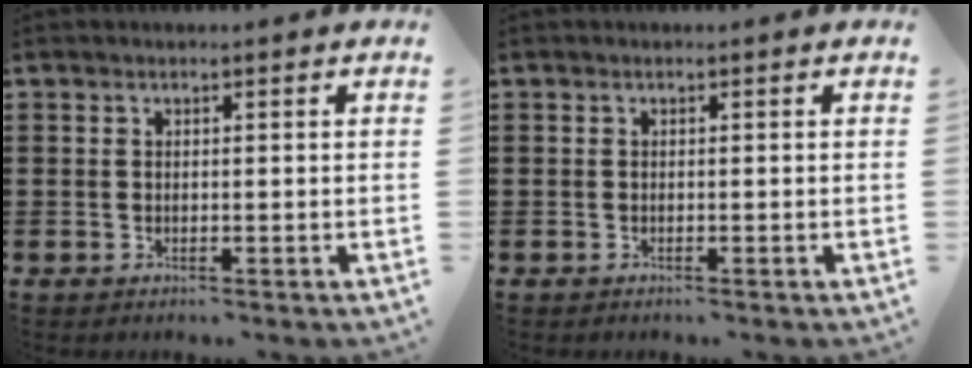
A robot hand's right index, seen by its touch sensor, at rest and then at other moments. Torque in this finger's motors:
{"motor_torque": [-0.01, -0.01, 0.00, 0.00]}